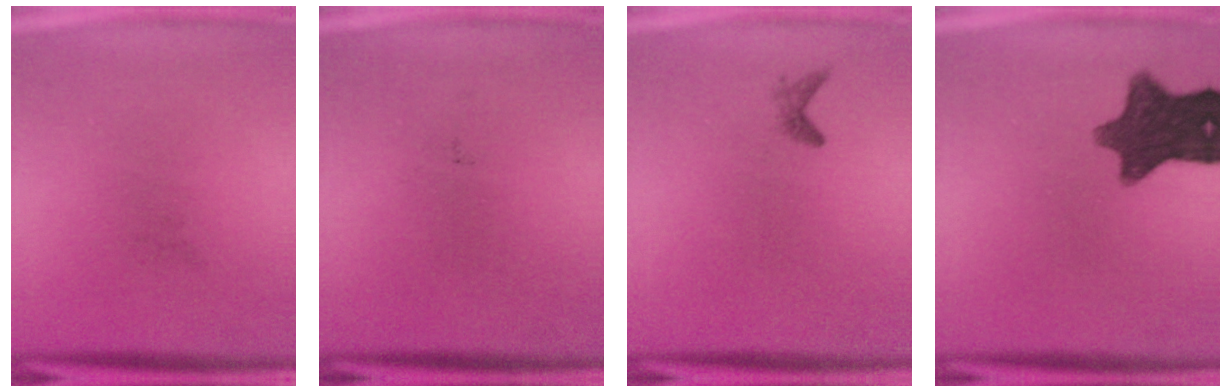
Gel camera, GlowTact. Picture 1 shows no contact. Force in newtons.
{"total": 0.0}
{"total": 0.9}
{"total": 11.4}